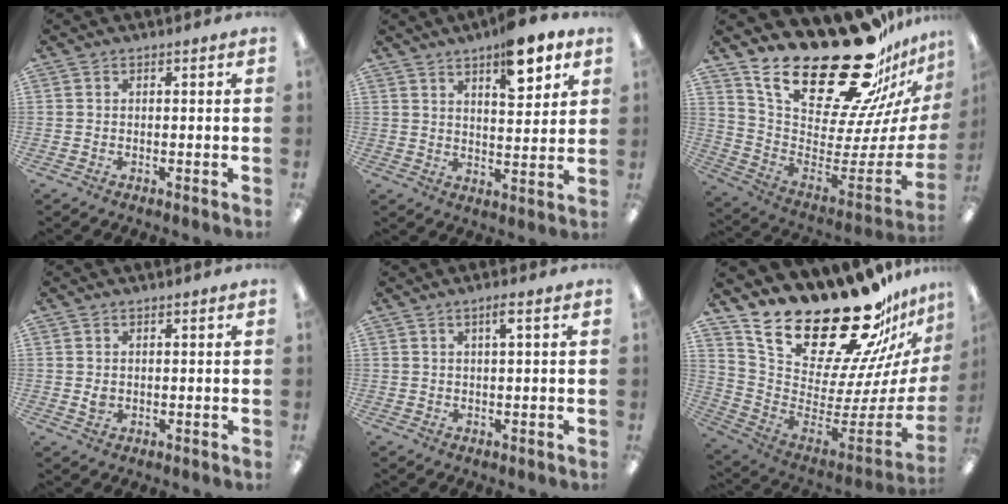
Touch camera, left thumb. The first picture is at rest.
{"total": 11.3, "force": [7.8, 4.1, 7.1], "torque": [-0.084, -0.045, 0.127]}
{"total": 32.8, "force": [22.5, 12.8, 20.1], "torque": [-0.306, -0.170, 0.421]}
{"total": 1.8, "force": [0.6, 1.5, 0.7], "torque": [-0.006, -0.001, 0.008]}
{"total": 2.6, "force": [1.4, 0.3, 2.2], "torque": [-0.038, 0.001, 0.019]}
{"total": 26.7, "force": [21.8, 8.9, 12.6], "torque": [-0.207, -0.173, 0.392]}